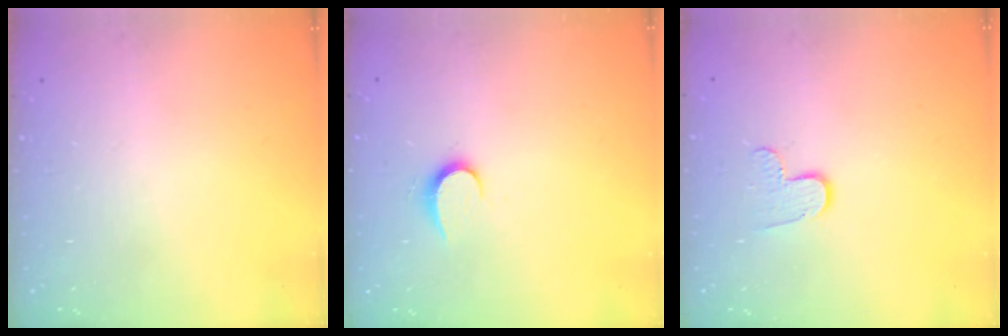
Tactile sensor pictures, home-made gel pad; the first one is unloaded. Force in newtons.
{"total": 6.1, "press": 6.1, "slide": 0.7}
{"total": 6.8, "press": 6.8, "slide": 0.1}